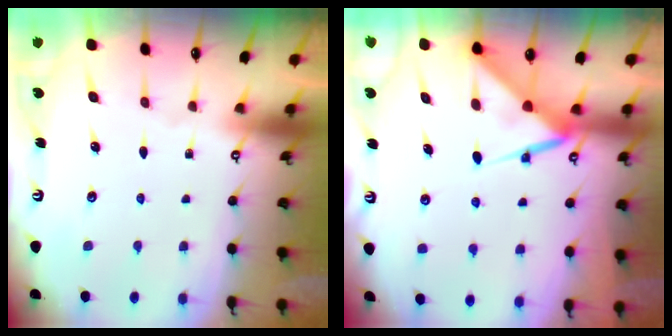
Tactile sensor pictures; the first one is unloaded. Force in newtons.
{"total": 7.3, "press": 7.3, "slide": 0.7}